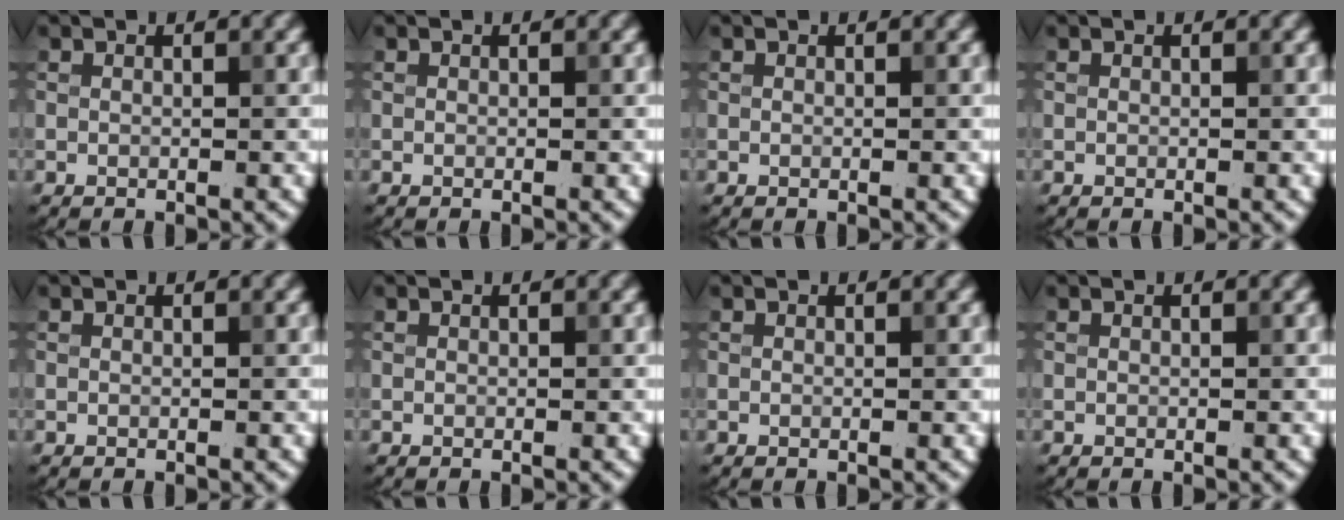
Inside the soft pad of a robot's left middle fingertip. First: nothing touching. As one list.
[{"total": 0.0}, {"total": 0.0}, {"total": 0.0}, {"total": 0.0}, {"total": 0.0}, {"total": 0.0}, {"total": 0.0}]